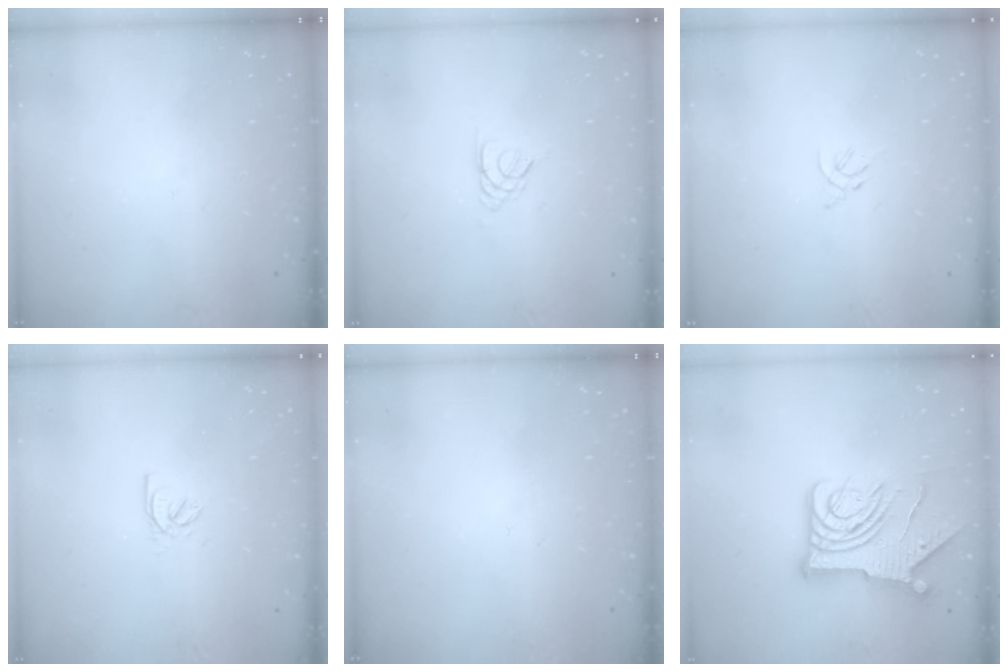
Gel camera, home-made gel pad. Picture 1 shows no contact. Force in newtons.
{"total": 2.1, "press": 2.1, "slide": 0.4}
{"total": 2.3, "press": 2.2, "slide": 0.6}
{"total": 2.0, "press": 2.0, "slide": 0.4}
{"total": 0.0}
{"total": 16.1, "press": 16.0, "slide": 1.8}